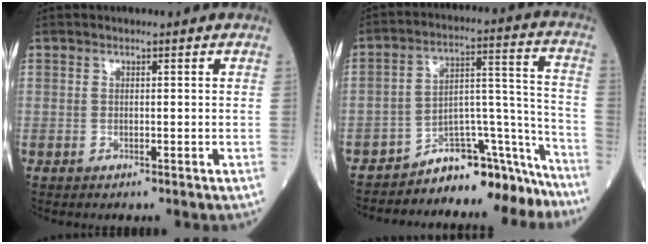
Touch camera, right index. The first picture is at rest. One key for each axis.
{"total": 14.5, "fx": -14.1, "fy": 2.7, "fz": 1.7, "tx": 0.019, "ty": 0.081, "tz": -0.214}